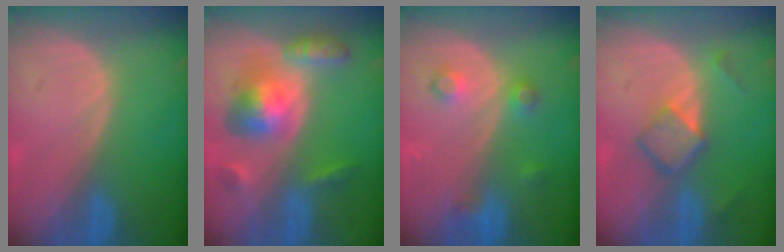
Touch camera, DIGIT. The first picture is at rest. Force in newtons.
{"total": 8.1, "press": 8.1, "slide": 0.5}
{"total": 3.7, "press": 3.4, "slide": 1.4}
{"total": 5.1, "press": 4.7, "slide": 2.2}